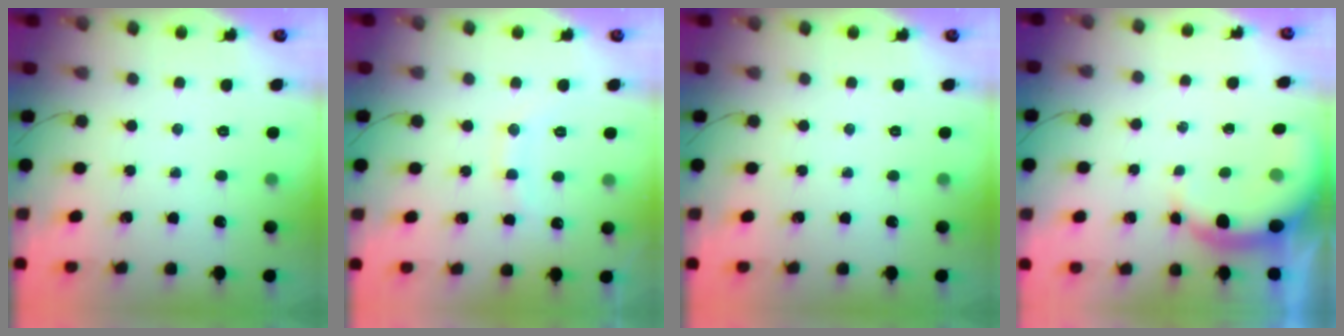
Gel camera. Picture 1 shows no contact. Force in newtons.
{"total": 8.7, "press": 8.6, "slide": 1.2}
{"total": 0.0}
{"total": 7.5, "press": 7.5, "slide": 0.7}